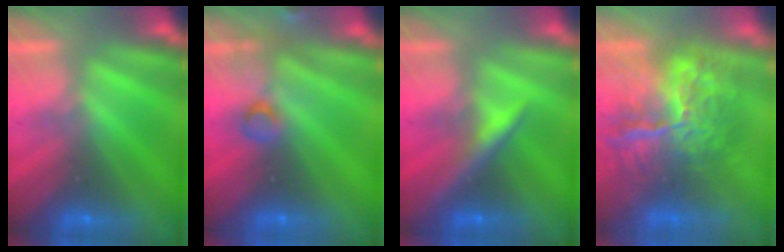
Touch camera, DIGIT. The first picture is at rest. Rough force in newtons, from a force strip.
{"total": 2.9}
{"total": 3.2}
{"total": 13.2}